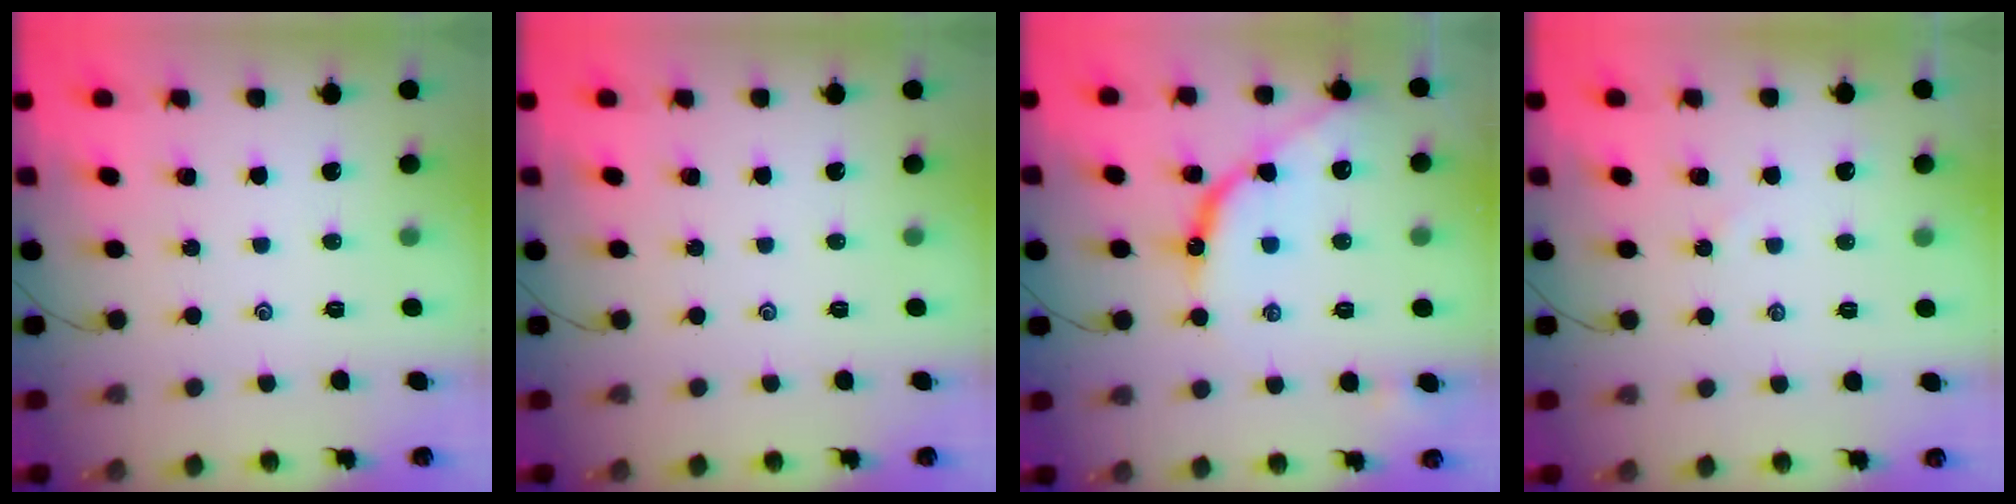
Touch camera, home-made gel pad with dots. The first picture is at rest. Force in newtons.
{"total": 0.0}
{"total": 9.9, "press": 9.9, "slide": 1.0}
{"total": 2.4, "press": 2.4, "slide": 0.3}